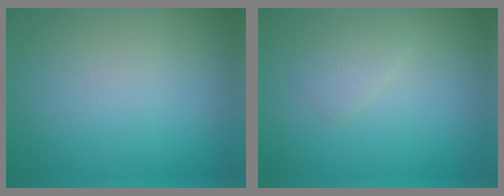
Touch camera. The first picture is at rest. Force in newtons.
{"total": 1.3, "press": 1.3, "slide": 0.0}